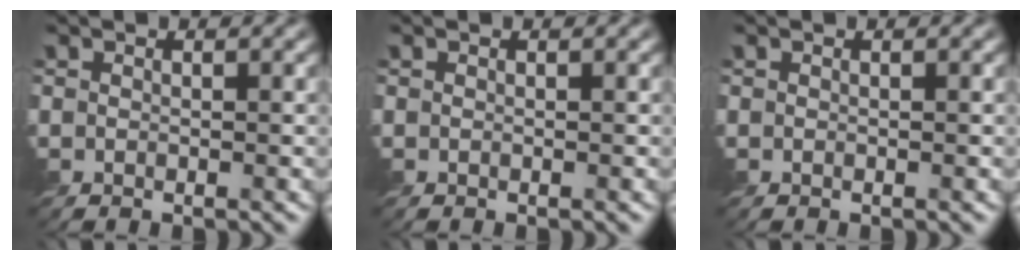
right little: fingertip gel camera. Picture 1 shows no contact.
{"total": 0.0}
{"total": 0.0}